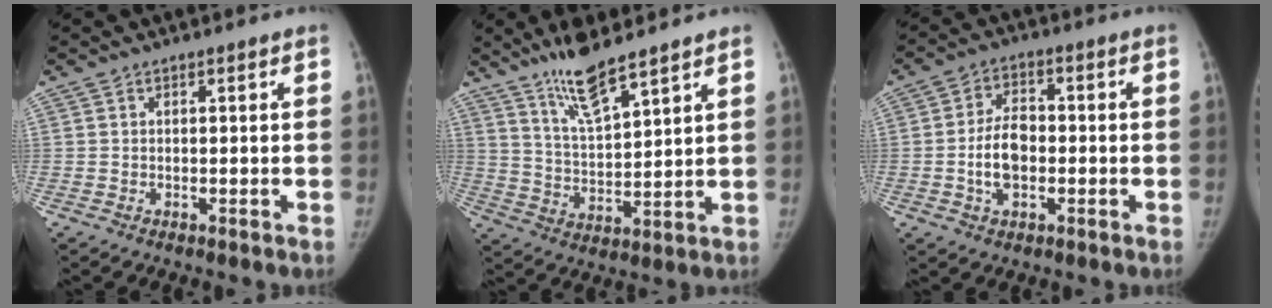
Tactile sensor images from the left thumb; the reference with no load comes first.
{"total": 10.0, "force": [7.6, 1.6, 6.3], "torque": [-0.110, -0.053, 0.153]}
{"total": 7.7, "force": [-1.5, 4.8, 5.7], "torque": [-0.093, 0.016, -0.030]}